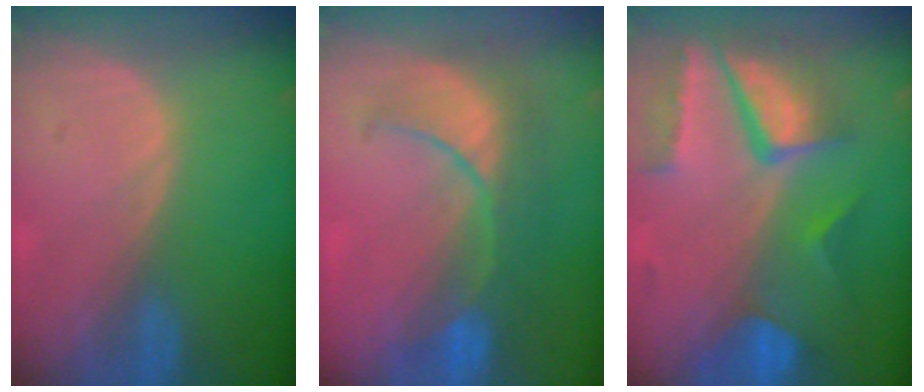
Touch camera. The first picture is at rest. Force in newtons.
{"total": 8.4, "press": 8.3, "slide": 0.7}
{"total": 10.5, "press": 8.9, "slide": 5.6}